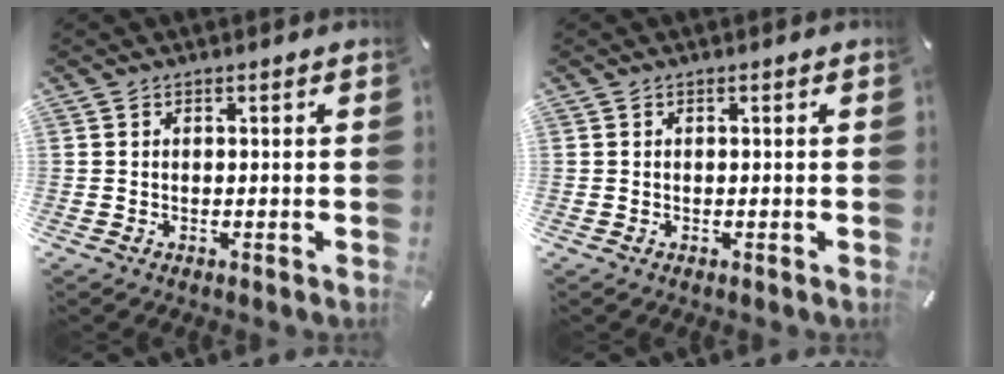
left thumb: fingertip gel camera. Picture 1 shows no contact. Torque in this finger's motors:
{"motor_torque": [-0.06, -0.12, 0.17, -0.07, 0.00]}